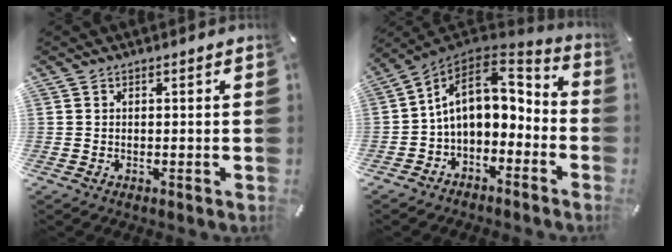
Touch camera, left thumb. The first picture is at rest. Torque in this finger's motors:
{"motor_torque": [0.51, 1.95, 0.92, 0.69, 0.24]}